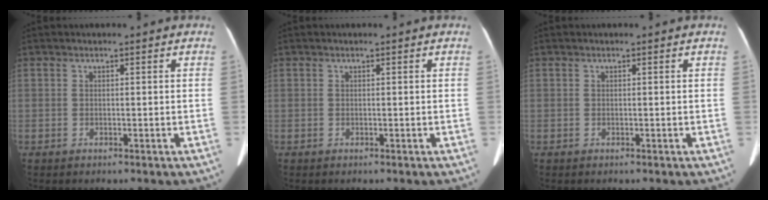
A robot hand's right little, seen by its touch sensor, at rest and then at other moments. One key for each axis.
{"total": 0.0}
{"total": 0.0}